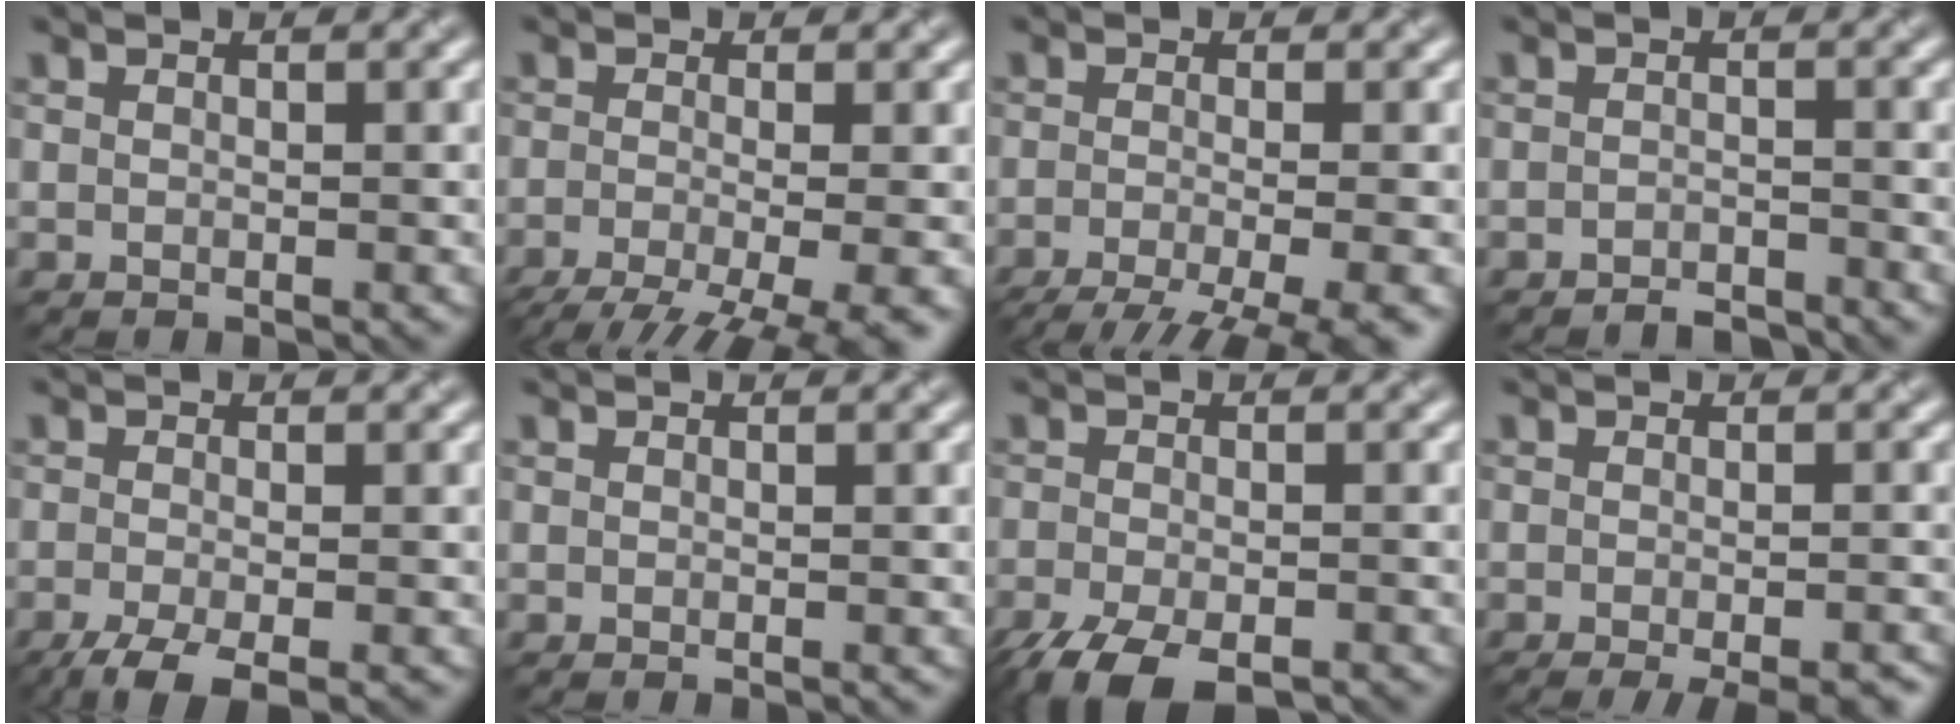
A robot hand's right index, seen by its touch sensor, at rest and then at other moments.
{"total": 9.2, "force": [-5.1, 3.0, 7.0], "torque": [-0.100, -0.029, -0.071]}
{"total": 8.5, "force": [-5.2, 2.4, 6.3], "torque": [-0.083, -0.030, -0.077]}
{"total": 1.8, "force": [-1.7, 0.4, 0.4], "torque": [-0.002, 0.004, -0.029]}
{"total": 4.3, "force": [-2.8, 0.9, 3.1], "torque": [-0.053, -0.009, -0.057]}
{"total": 0.0}
{"total": 7.4, "force": [-5.2, 2.6, 4.6], "torque": [-0.084, -0.030, -0.093]}
{"total": 6.4, "force": [-4.1, 1.9, 4.6], "torque": [-0.045, -0.013, -0.039]}